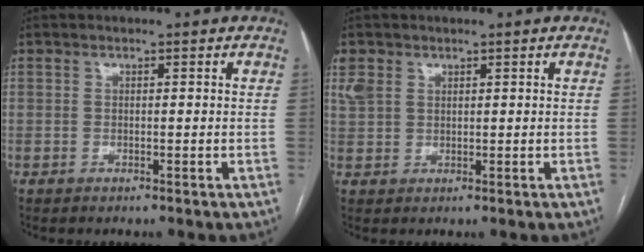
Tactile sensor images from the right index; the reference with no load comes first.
{"total": 2.9, "force": [1.6, 2.1, 1.1], "torque": [-0.040, 0.013, 0.042]}